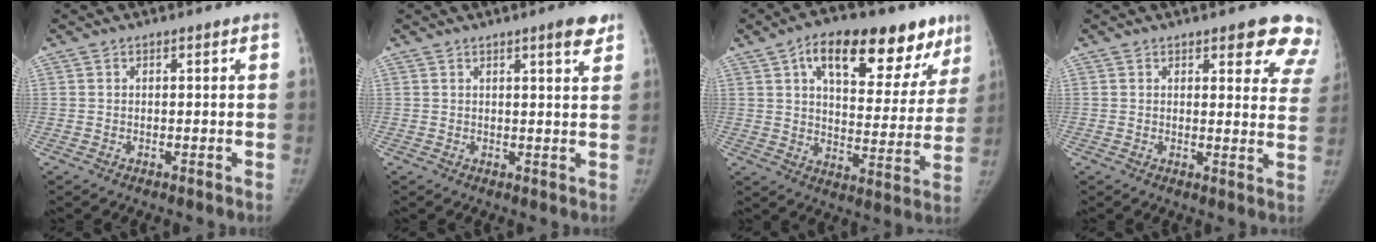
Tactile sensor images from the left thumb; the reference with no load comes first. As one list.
[{"total": 4.1, "force": [2.6, 0.6, 3.1], "torque": [-0.030, -0.014, 0.033]}, {"total": 24.3, "force": [13.4, 11.2, 16.9], "torque": [-0.192, -0.010, 0.195]}, {"total": 11.1, "force": [8.0, 4.3, 6.3], "torque": [-0.017, -0.036, 0.072]}]